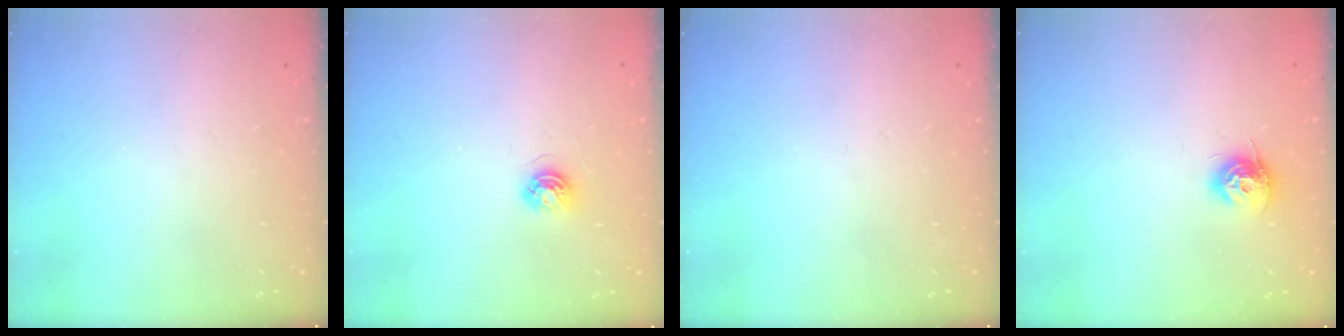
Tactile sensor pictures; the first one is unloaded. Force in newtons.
{"total": 4.0, "press": 4.0, "slide": 0.5}
{"total": 0.0}
{"total": 8.7, "press": 8.7, "slide": 0.2}